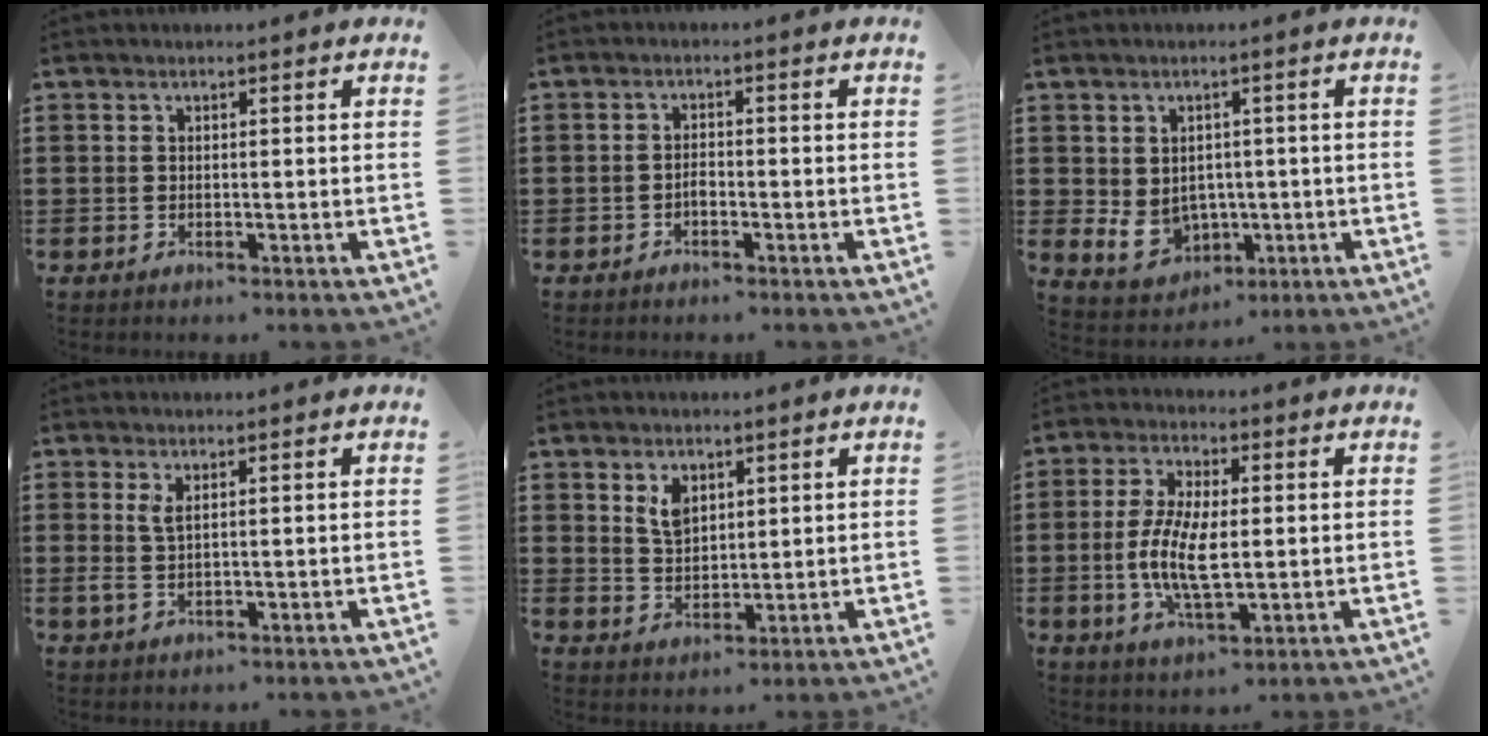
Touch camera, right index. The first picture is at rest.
{"total": 1.4, "force": [-0.8, 0.7, 0.9], "torque": [-0.020, 0.000, -0.016]}
{"total": 5.1, "force": [-0.3, 4.4, 2.7], "torque": [-0.065, 0.003, -0.006]}
{"total": 2.0, "force": [0.5, 0.7, 1.8], "torque": [-0.038, 0.004, 0.009]}
{"total": 3.8, "force": [2.1, 2.2, 2.2], "torque": [-0.052, 0.005, 0.040]}
{"total": 8.8, "force": [-0.5, 3.5, 8.0], "torque": [-0.176, -0.006, -0.015]}